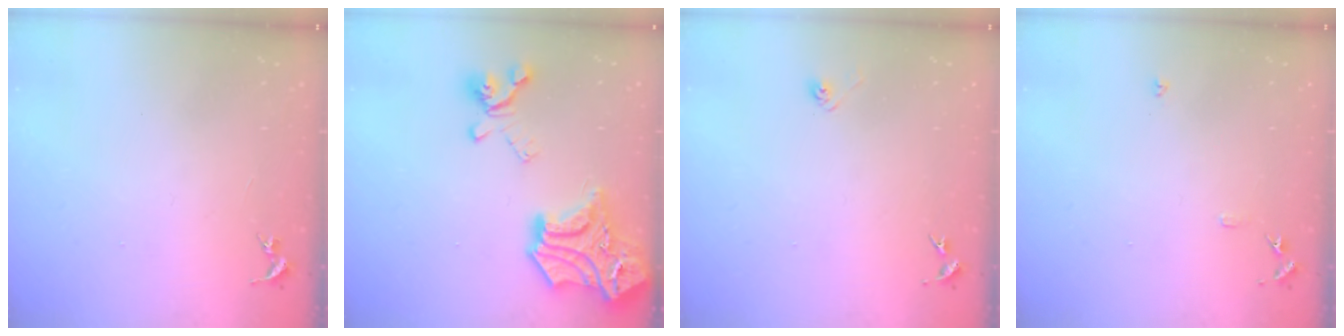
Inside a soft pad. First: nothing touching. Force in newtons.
{"total": 24.0, "press": 24.0, "slide": 1.3}
{"total": 3.2, "press": 2.9, "slide": 1.4}
{"total": 6.3, "press": 6.3, "slide": 0.6}